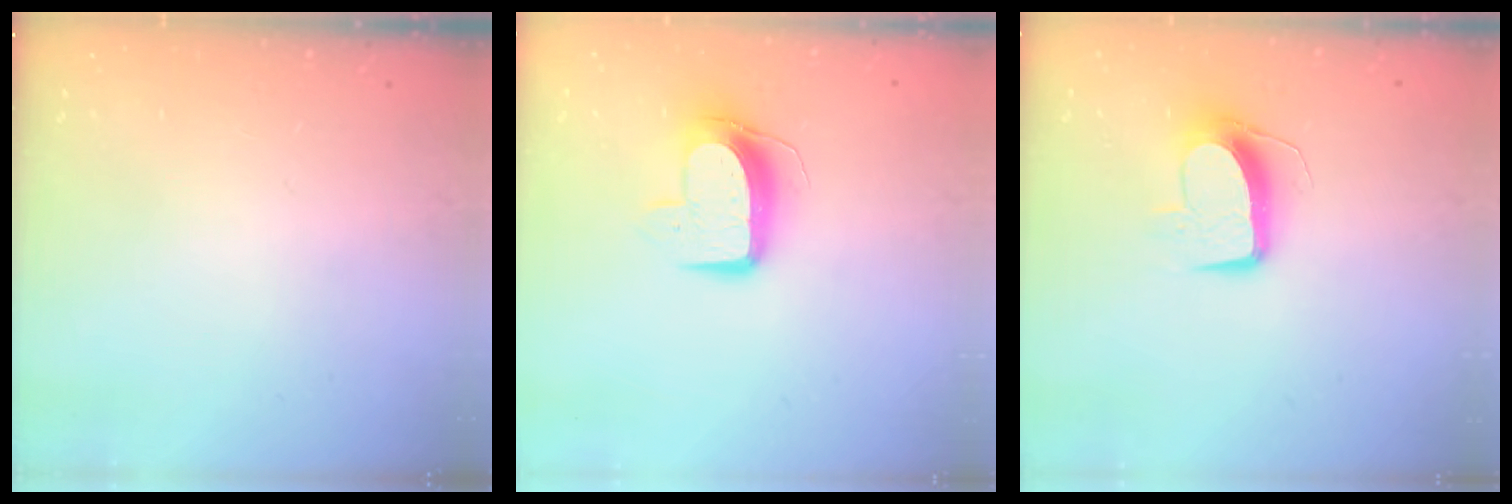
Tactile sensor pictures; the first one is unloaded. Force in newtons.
{"total": 10.2, "press": 10.2, "slide": 0.2}
{"total": 10.2, "press": 10.1, "slide": 0.5}